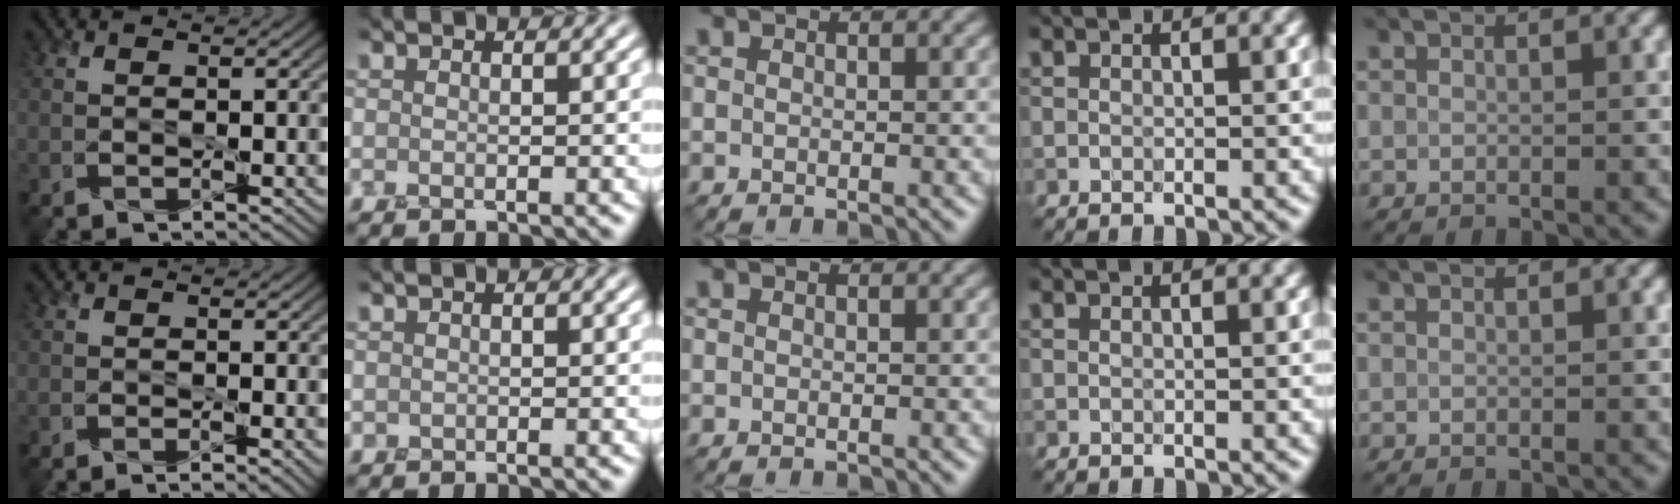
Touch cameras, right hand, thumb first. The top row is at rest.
{"thumb": {"total": 0.9, "force": [-0.3, 0.0, 0.9], "torque": [-0.014, -0.004, -0.005]}, "index": {"total": 0.5, "force": [0.1, -0.1, -0.5], "torque": [0.014, 0.003, 0.005]}}